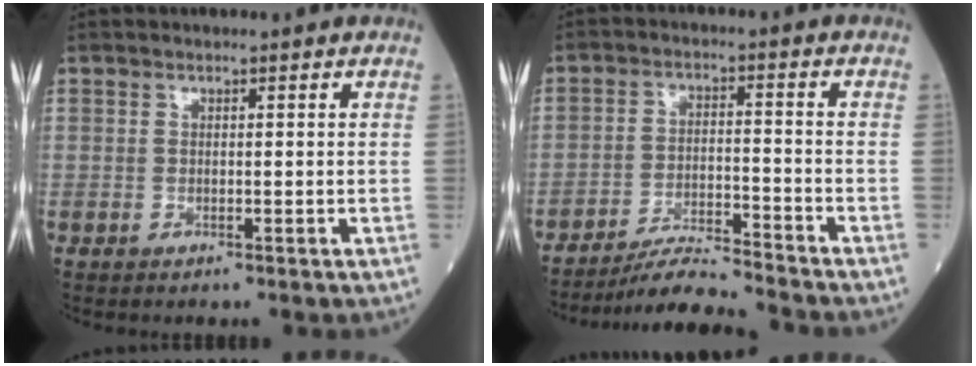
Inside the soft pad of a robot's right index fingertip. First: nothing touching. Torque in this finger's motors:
{"motor_torque": [-0.16, -0.55, 0.20, 0.04]}